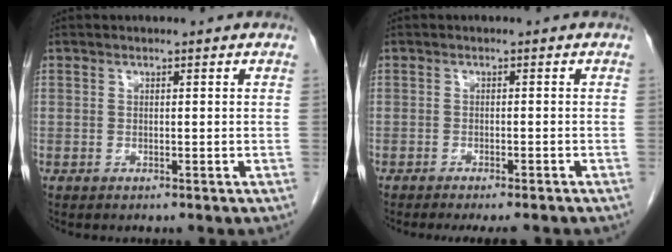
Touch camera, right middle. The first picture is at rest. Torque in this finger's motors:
{"motor_torque": [0.09, -0.09, 0.04, 0.03]}